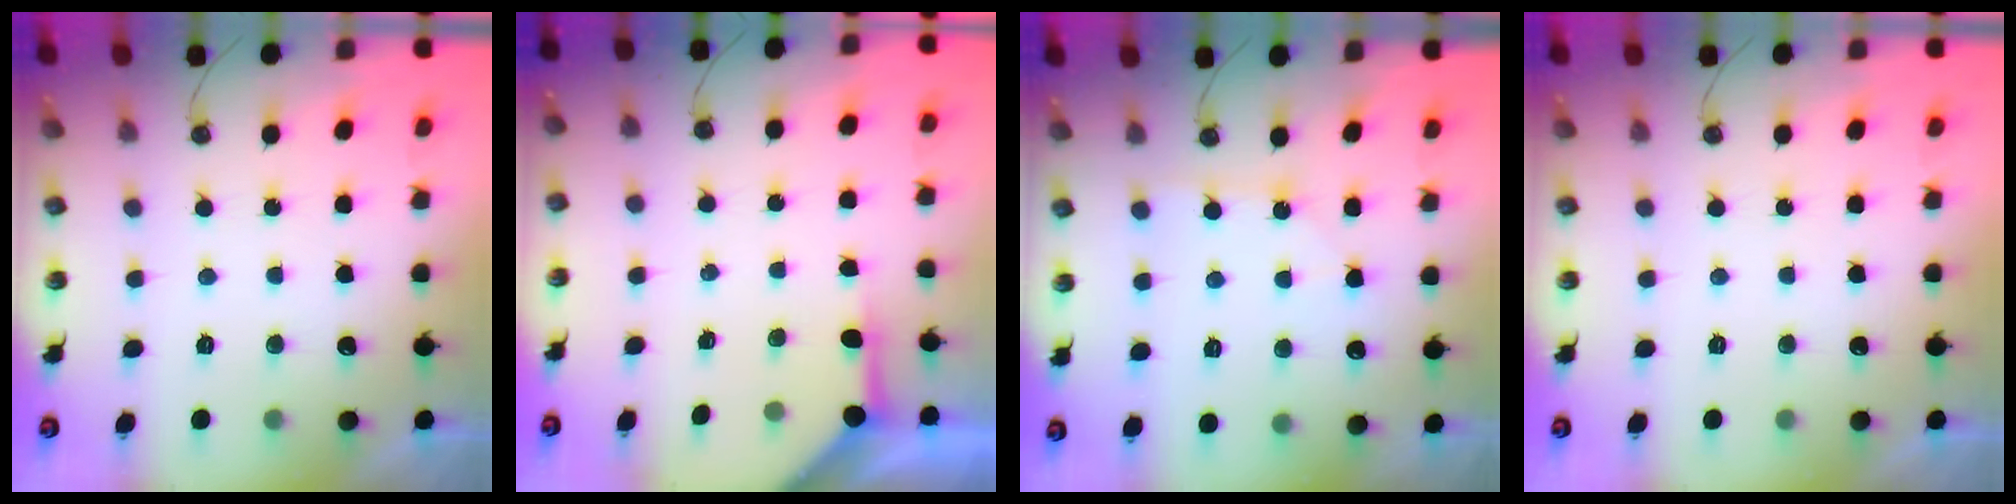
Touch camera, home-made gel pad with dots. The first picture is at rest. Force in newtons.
{"total": 3.8, "press": 3.8, "slide": 0.5}
{"total": 4.8, "press": 4.8, "slide": 0.5}
{"total": 0.0}